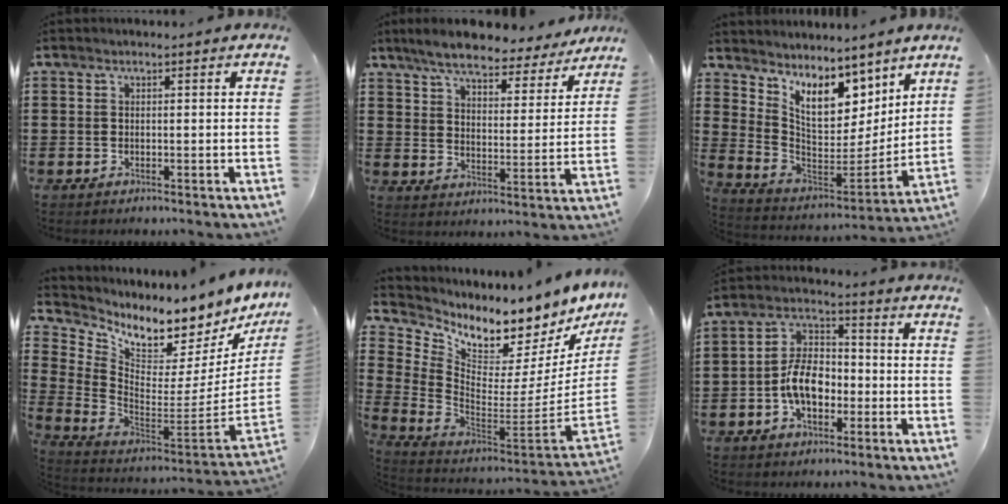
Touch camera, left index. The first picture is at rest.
{"total": 7.7, "force": [7.0, 1.2, 3.0], "torque": [-0.082, -0.036, 0.122]}
{"total": 9.5, "force": [6.9, 4.3, 4.9], "torque": [-0.121, -0.045, 0.128]}
{"total": 5.4, "force": [4.9, 1.7, 1.6], "torque": [-0.064, -0.062, 0.081]}
{"total": 5.7, "force": [5.3, 1.7, 1.1], "torque": [-0.059, -0.070, 0.088]}
{"total": 7.7, "force": [-2.3, 4.7, 5.7], "torque": [-0.119, 0.013, -0.046]}